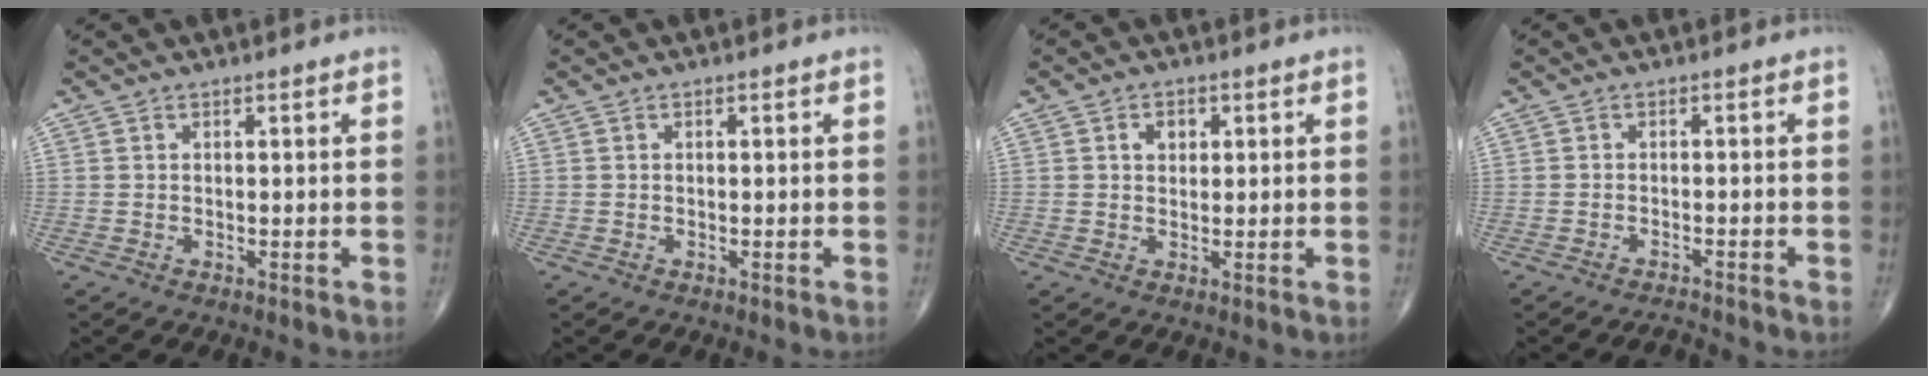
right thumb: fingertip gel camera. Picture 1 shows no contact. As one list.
[{"total": 0.0}, {"total": 2.7, "force": [0.9, 2.1, 1.6], "torque": [-0.013, 0.000, 0.012]}, {"total": 1.7, "force": [-1.6, -0.1, 0.0], "torque": [-0.012, 0.005, -0.026]}]